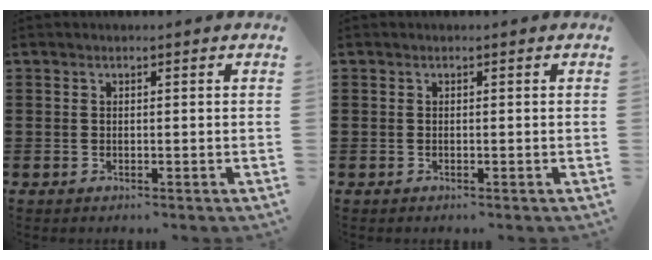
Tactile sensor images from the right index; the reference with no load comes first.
{"total": 0.0}